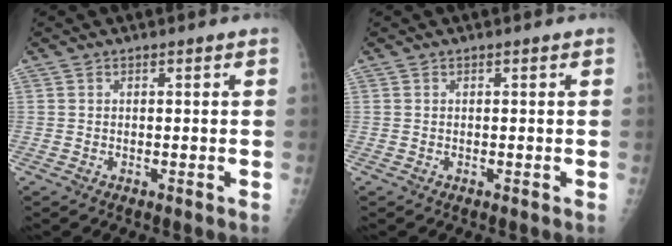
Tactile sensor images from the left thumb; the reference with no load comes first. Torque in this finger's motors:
{"motor_torque": [-0.06, 0.00, -0.17, -0.12, 0.00]}